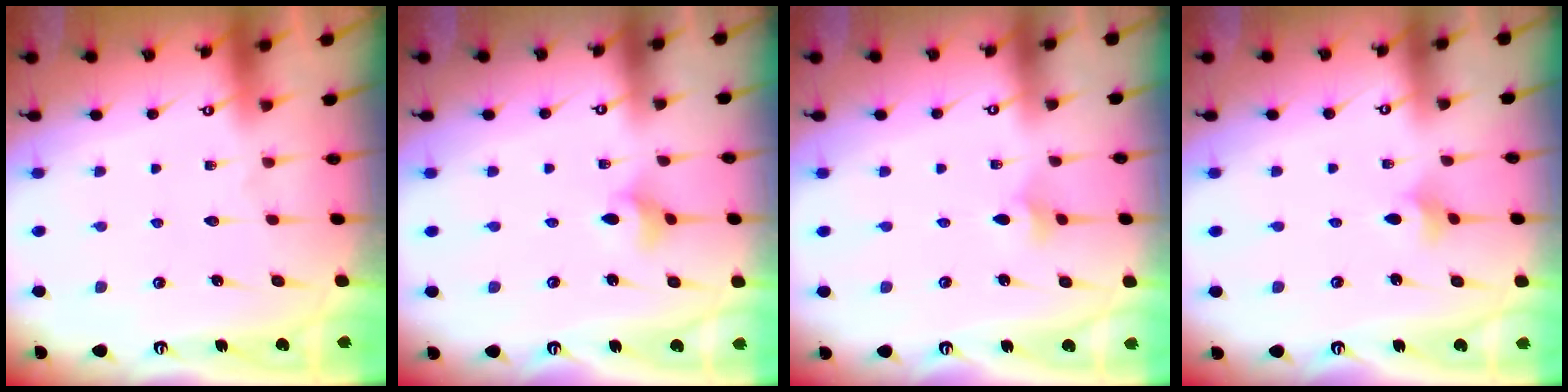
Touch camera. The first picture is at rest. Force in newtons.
{"total": 3.4, "press": 3.3, "slide": 0.6}
{"total": 2.7, "press": 2.6, "slide": 0.5}
{"total": 2.5, "press": 2.4, "slide": 0.6}